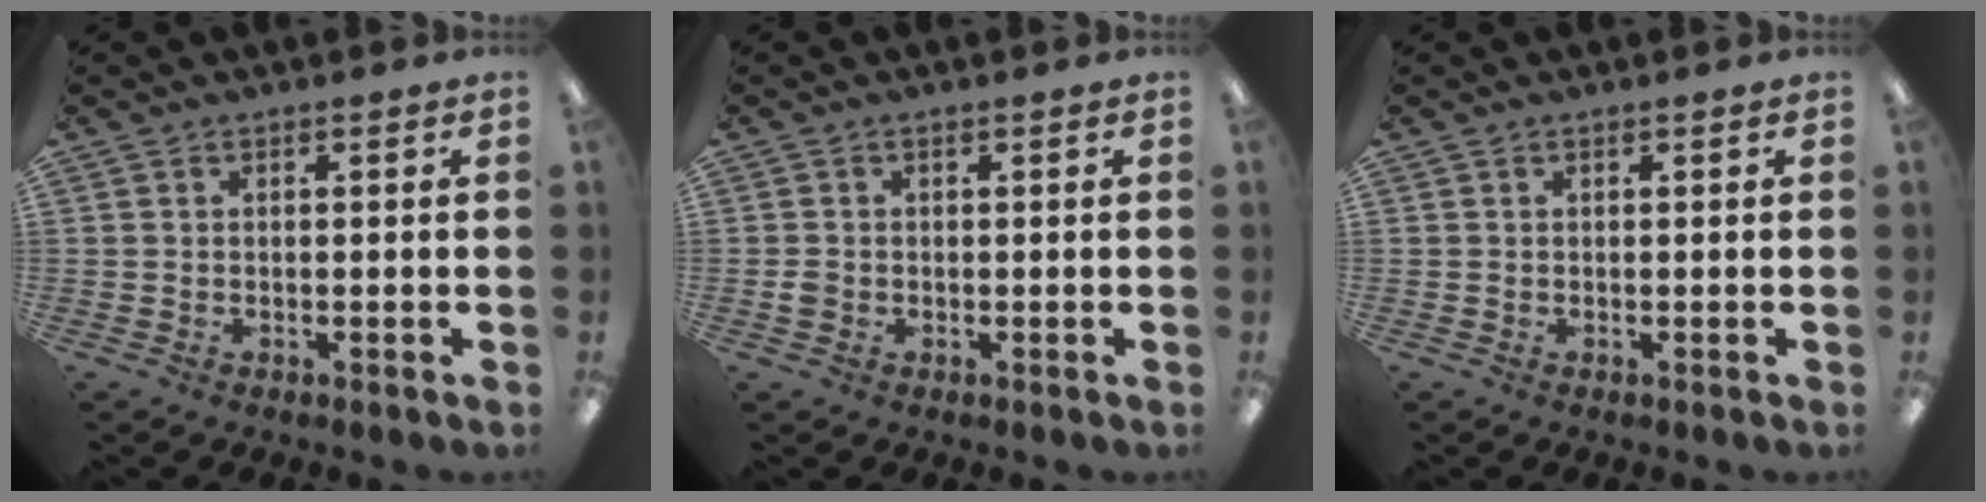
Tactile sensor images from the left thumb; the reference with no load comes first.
{"total": 1.5, "force": [-0.2, 1.3, 0.7], "torque": [-0.013, 0.005, -0.005]}
{"total": 0.0}